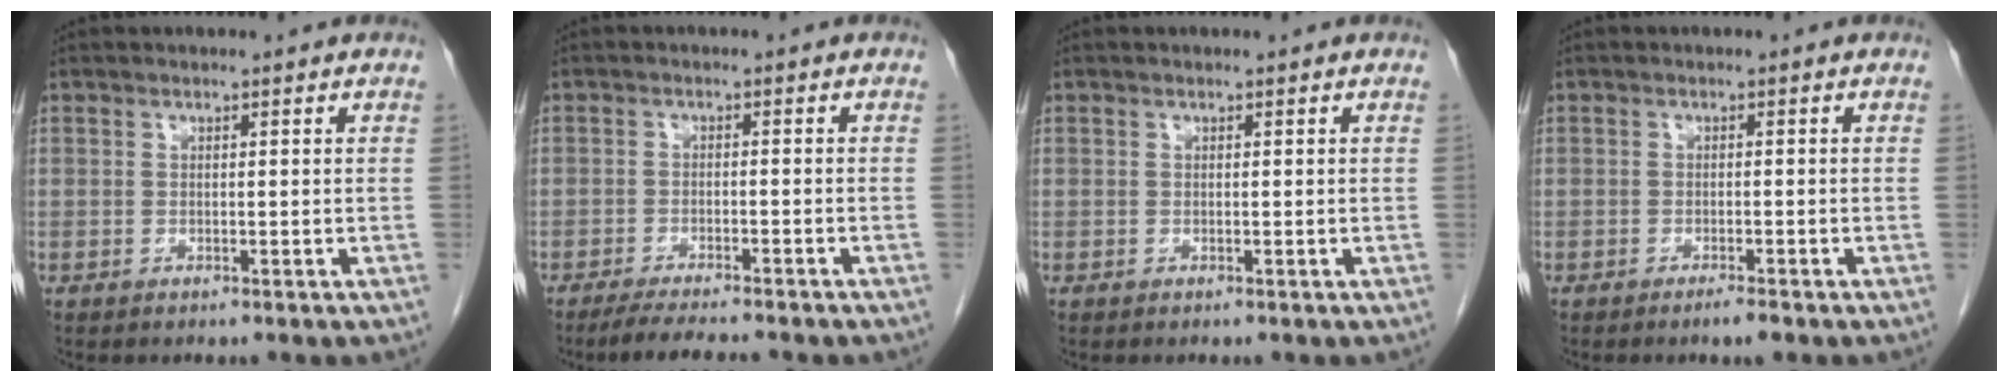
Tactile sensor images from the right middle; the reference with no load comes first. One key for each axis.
{"total": 7.9, "fx": -6.8, "fy": 0.8, "fz": 4.0, "tx": -0.060, "ty": -0.015, "tz": -0.102}
{"total": 0.0}
{"total": 1.7, "fx": -1.3, "fy": 0.1, "fz": 1.1, "tx": -0.020, "ty": -0.002, "tz": -0.020}